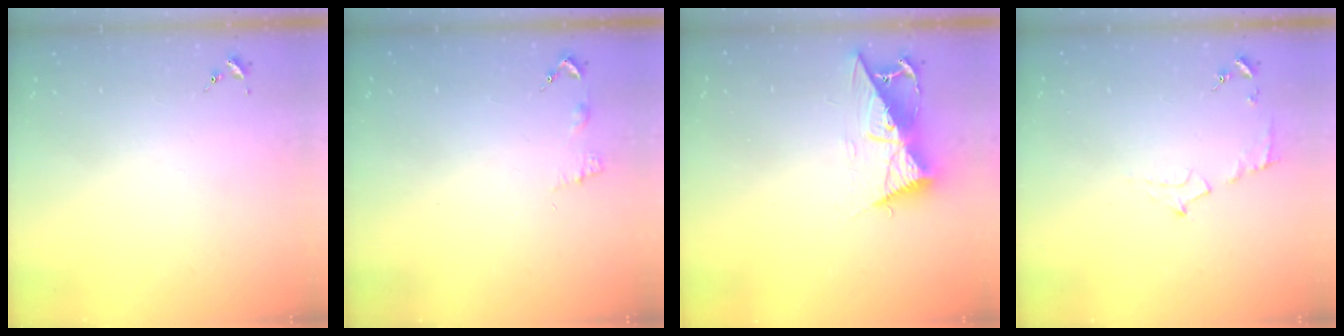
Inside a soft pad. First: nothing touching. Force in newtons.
{"total": 6.7, "press": 6.7, "slide": 0.5}
{"total": 13.0, "press": 13.0, "slide": 1.1}
{"total": 7.0, "press": 7.0, "slide": 0.7}